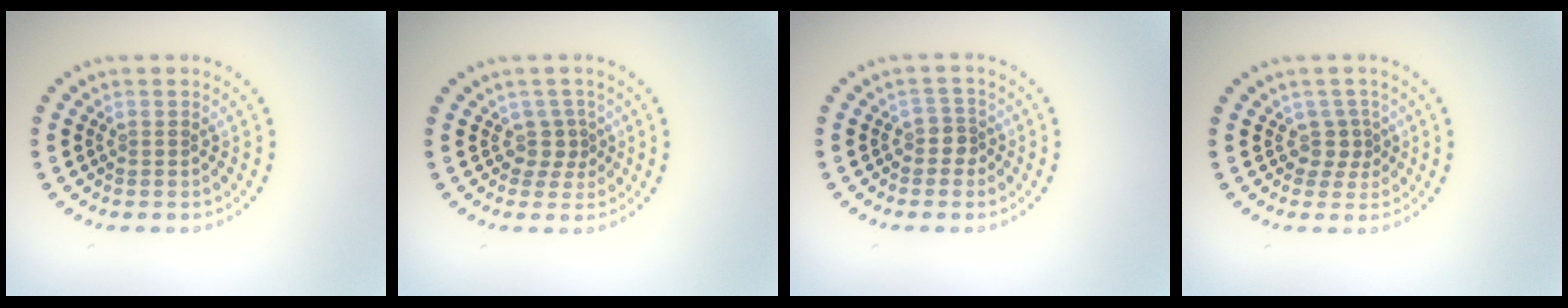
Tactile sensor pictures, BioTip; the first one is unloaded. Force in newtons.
{"total": 1.7, "press": 1.1, "slide": 1.3}
{"total": 1.4, "press": 1.1, "slide": 0.9}
{"total": 1.7, "press": 1.1, "slide": 1.3}